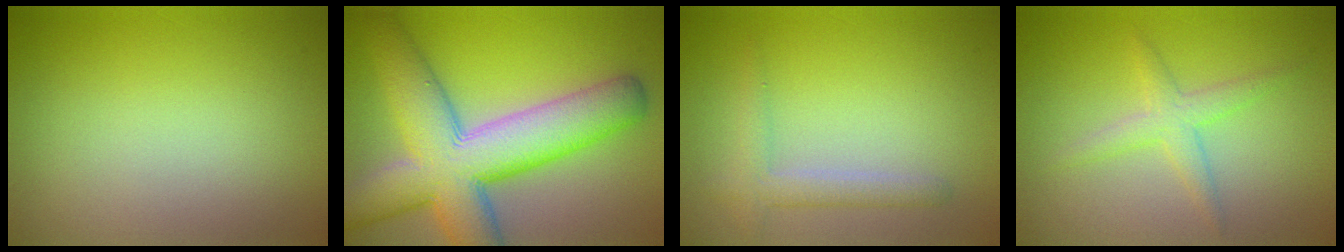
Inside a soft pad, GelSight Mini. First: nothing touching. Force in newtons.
{"total": 12.2, "press": 12.2, "slide": 0.6}
{"total": 2.2, "press": 2.2, "slide": 0.1}
{"total": 2.2, "press": 2.2, "slide": 0.1}